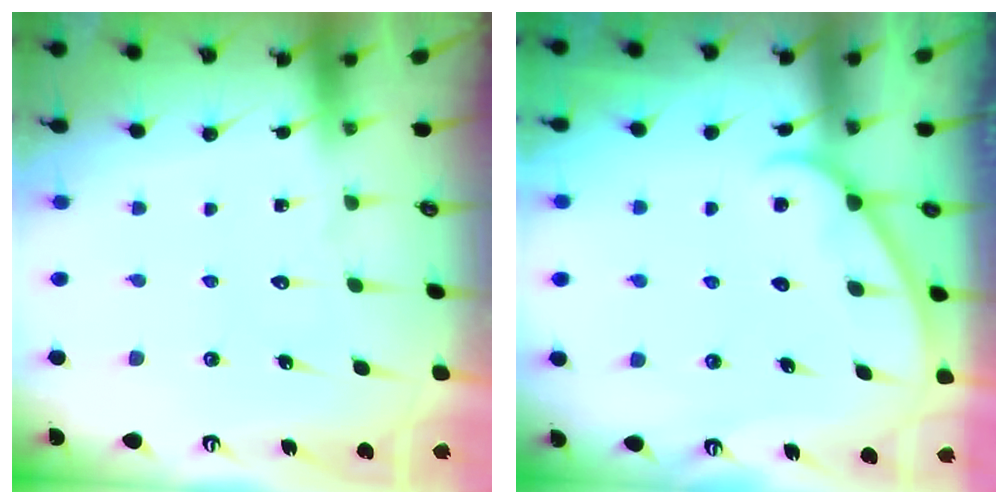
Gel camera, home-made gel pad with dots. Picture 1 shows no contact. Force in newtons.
{"total": 2.9, "press": 2.9, "slide": 0.4}